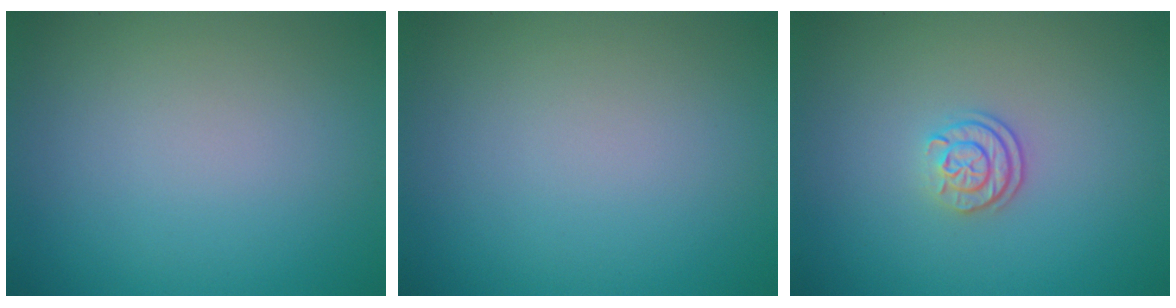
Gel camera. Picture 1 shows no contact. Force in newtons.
{"total": 0.0}
{"total": 2.2, "press": 1.8, "slide": 1.3}